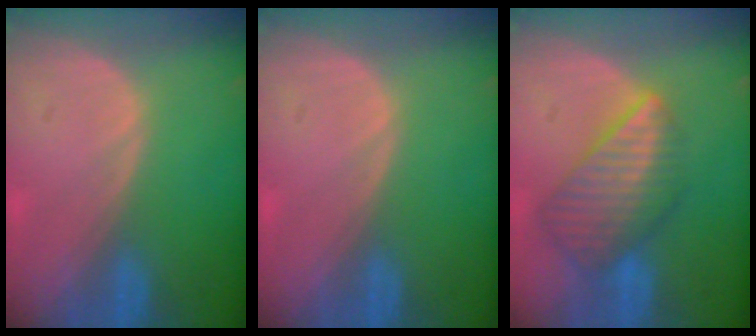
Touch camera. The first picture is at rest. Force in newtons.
{"total": 0.0}
{"total": 8.4, "press": 7.5, "slide": 3.9}